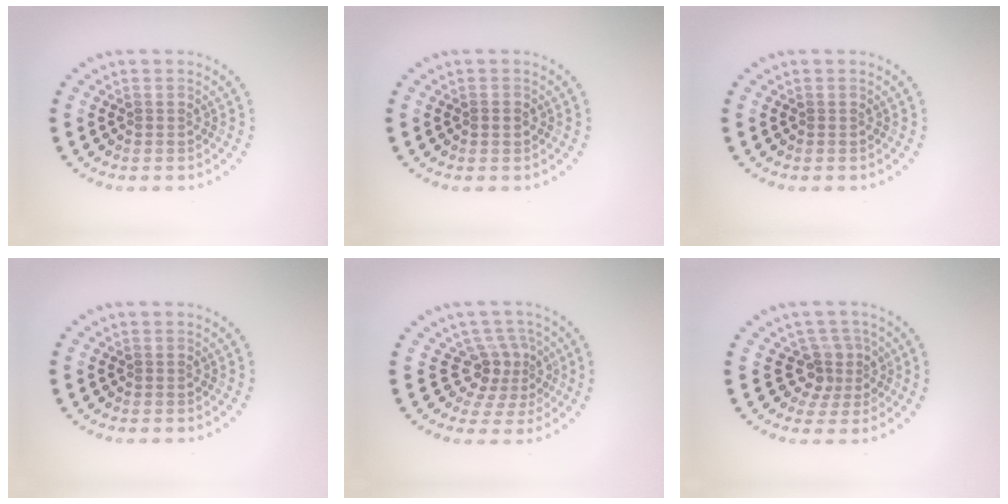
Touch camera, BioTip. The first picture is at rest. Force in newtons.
{"total": 1.0, "press": 1.0, "slide": 0.1}
{"total": 0.0}
{"total": 0.0}
{"total": 3.3, "press": 2.4, "slide": 2.3}
{"total": 2.8, "press": 2.0, "slide": 2.0}